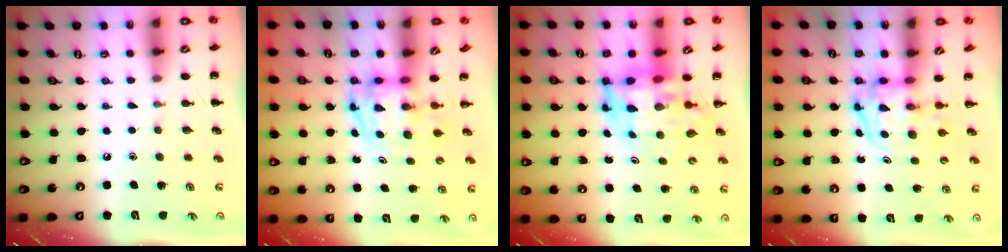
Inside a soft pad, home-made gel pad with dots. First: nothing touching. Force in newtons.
{"total": 3.8, "press": 3.7, "slide": 0.7}
{"total": 7.1, "press": 6.8, "slide": 2.1}
{"total": 3.9, "press": 3.8, "slide": 0.6}